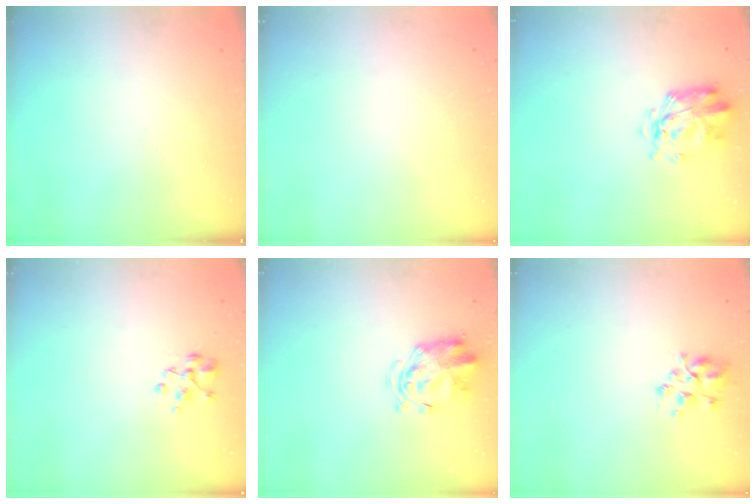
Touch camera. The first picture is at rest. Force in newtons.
{"total": 1.8, "press": 1.8, "slide": 0.2}
{"total": 3.0, "press": 2.8, "slide": 1.0}
{"total": 2.9, "press": 2.9, "slide": 0.2}
{"total": 2.9, "press": 2.9, "slide": 0.6}
{"total": 5.3, "press": 5.2, "slide": 1.2}